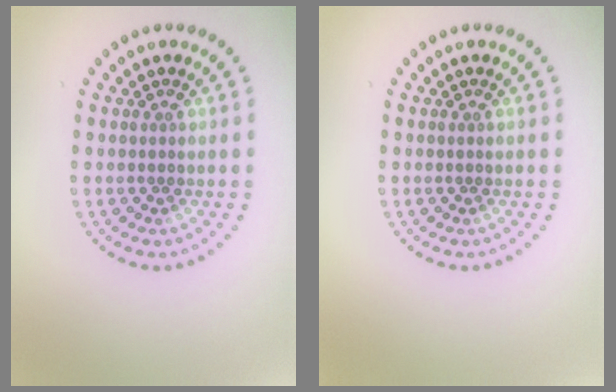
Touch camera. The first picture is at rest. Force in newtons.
{"total": 0.0}